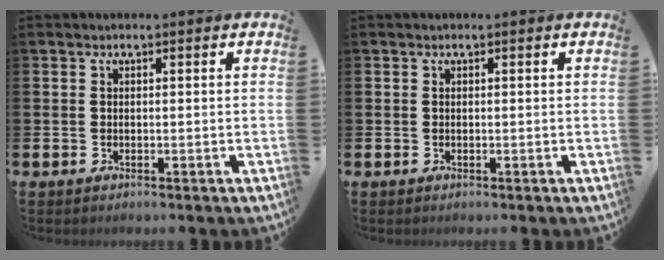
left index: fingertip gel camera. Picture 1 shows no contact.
{"total": 0.0}